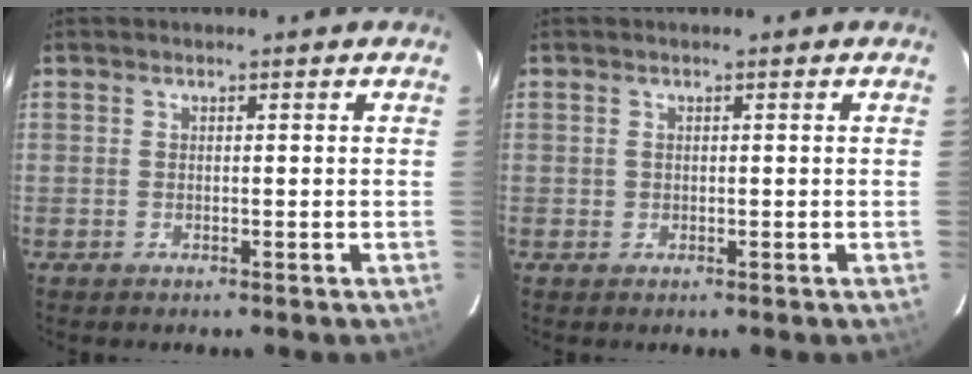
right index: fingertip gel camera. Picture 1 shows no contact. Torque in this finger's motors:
{"motor_torque": [0.06, 0.05, 0.05, 0.01]}